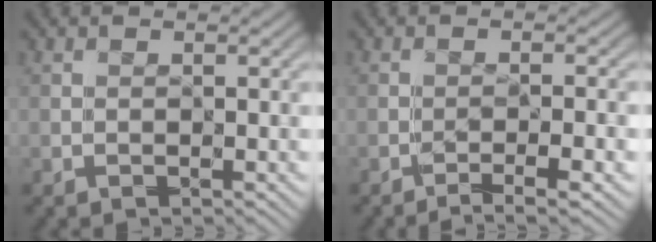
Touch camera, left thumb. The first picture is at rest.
{"total": 4.2, "force": [-2.9, 0.3, 3.1], "torque": [-0.048, 0.007, -0.047]}